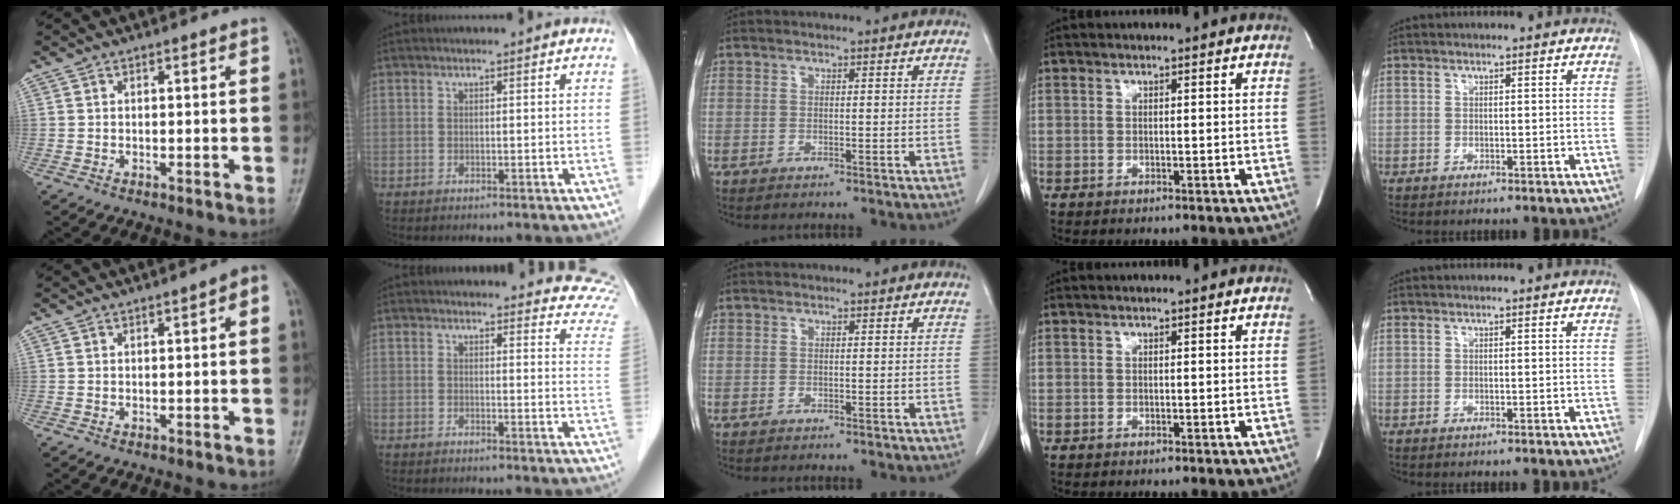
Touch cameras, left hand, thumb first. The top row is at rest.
{"thumb": {"total": 2.1, "force": [0.2, 0.6, 2.0], "torque": [-0.023, 0.010, -0.004]}, "index": {"total": 15.6, "force": [14.9, 3.5, 3.2], "torque": [0.004, -0.056, 0.129]}}